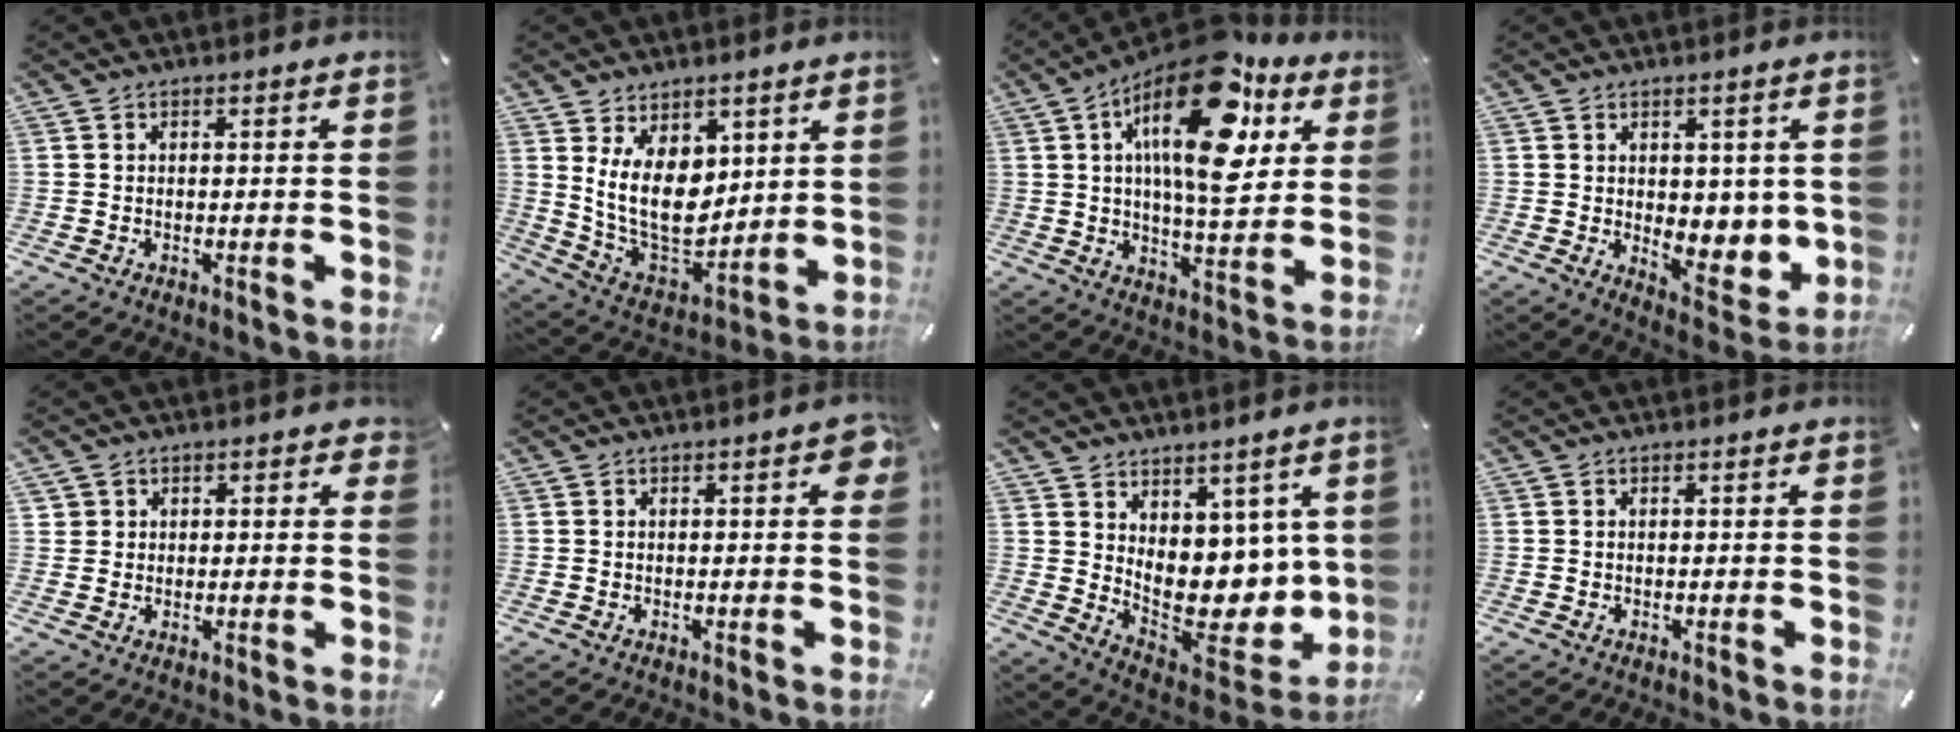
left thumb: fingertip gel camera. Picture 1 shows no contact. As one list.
[{"total": 13.8, "force": [4.2, 9.9, 8.6], "torque": [-0.167, -0.042, 0.083]}, {"total": 23.1, "force": [9.5, 9.8, 18.7], "torque": [-0.307, -0.045, 0.144]}, {"total": 7.6, "force": [0.9, 6.0, 4.6], "torque": [-0.028, -0.020, 0.025]}, {"total": 2.8, "force": [1.0, 2.6, 0.2], "torque": [0.012, -0.003, 0.014]}, {"total": 2.2, "force": [0.3, 0.9, 1.9], "torque": [-0.023, 0.001, 0.000]}, {"total": 10.5, "force": [2.4, 8.3, 6.0], "torque": [-0.074, -0.046, 0.067]}, {"total": 0.0}]